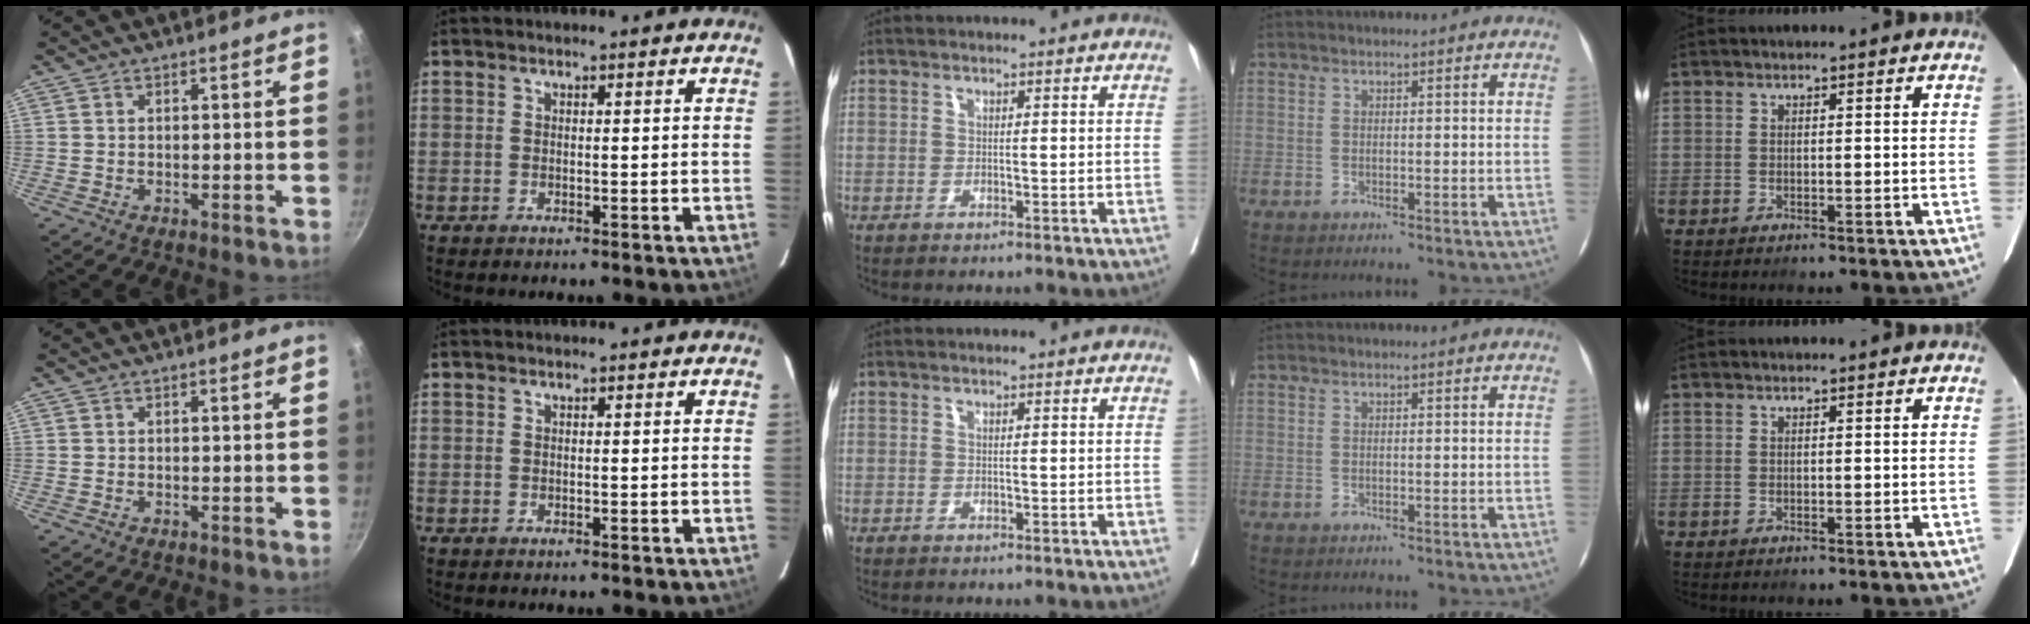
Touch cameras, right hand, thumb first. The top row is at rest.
{}